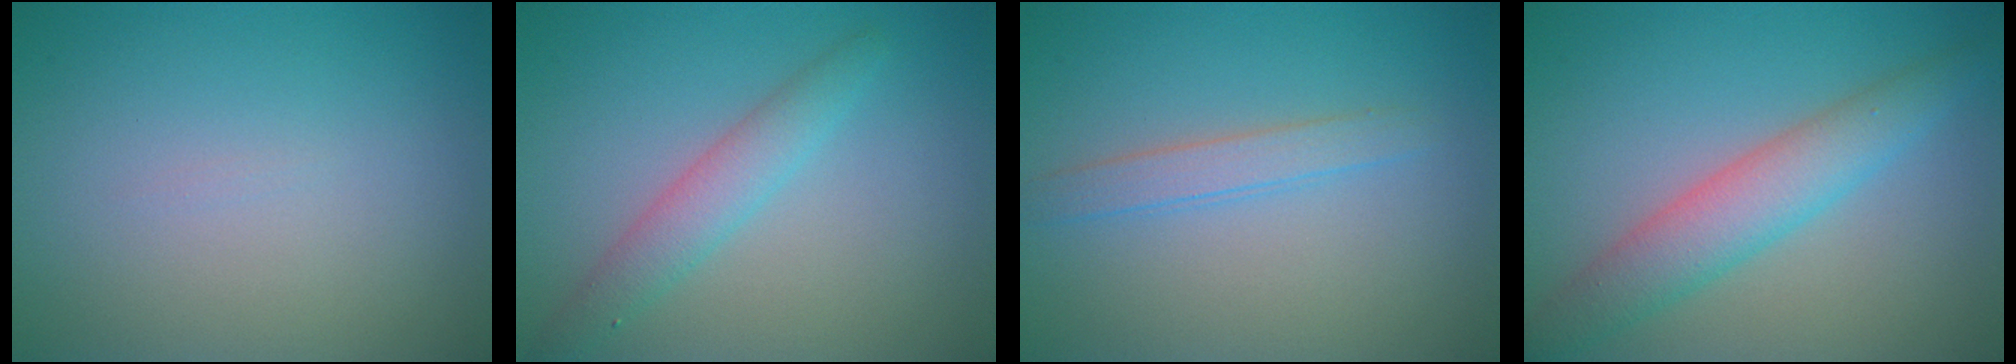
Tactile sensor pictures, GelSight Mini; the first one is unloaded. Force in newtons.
{"total": 2.8, "press": 2.8, "slide": 0.1}
{"total": 1.9, "press": 1.9, "slide": 0.1}
{"total": 4.5, "press": 4.5, "slide": 0.1}